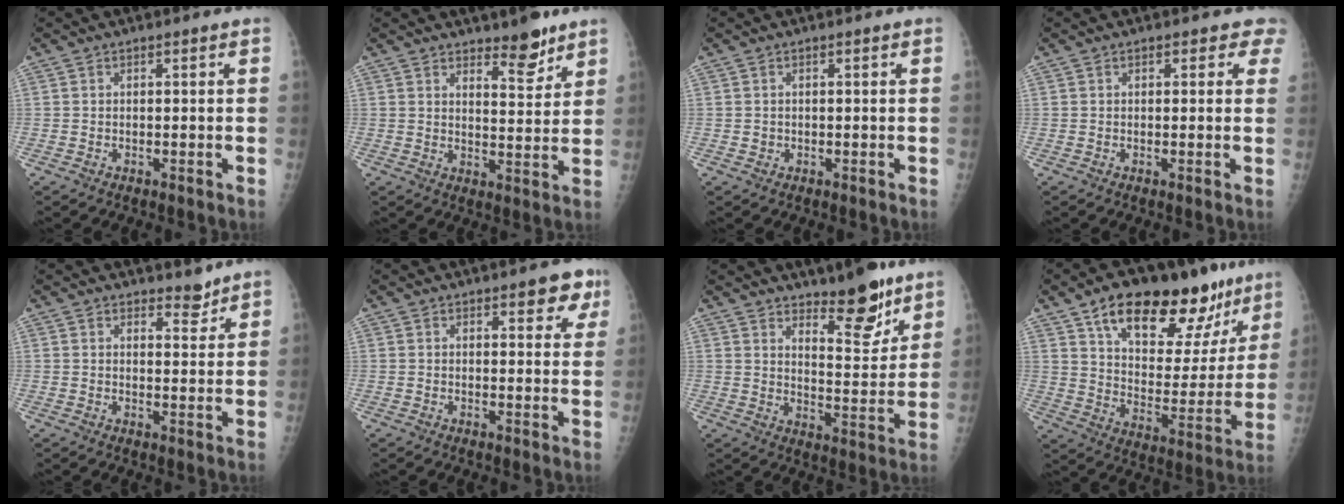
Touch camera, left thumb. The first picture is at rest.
{"total": 6.4, "force": [4.9, 2.2, 3.6], "torque": [-0.029, -0.039, 0.071]}
{"total": 0.5, "force": [-0.1, 0.5, 0.0], "torque": [0.007, 0.002, -0.002]}
{"total": 2.7, "force": [1.8, 1.6, 1.2], "torque": [0.018, -0.002, 0.012]}
{"total": 3.2, "force": [2.8, 1.2, 1.0], "torque": [0.000, -0.023, 0.041]}
{"total": 5.6, "force": [3.2, 2.5, 3.9], "torque": [-0.016, -0.012, 0.033]}
{"total": 11.3, "force": [8.2, 3.7, 6.8], "torque": [-0.070, -0.068, 0.132]}
{"total": 25.7, "force": [16.2, 11.8, 16.1], "torque": [-0.191, -0.047, 0.249]}